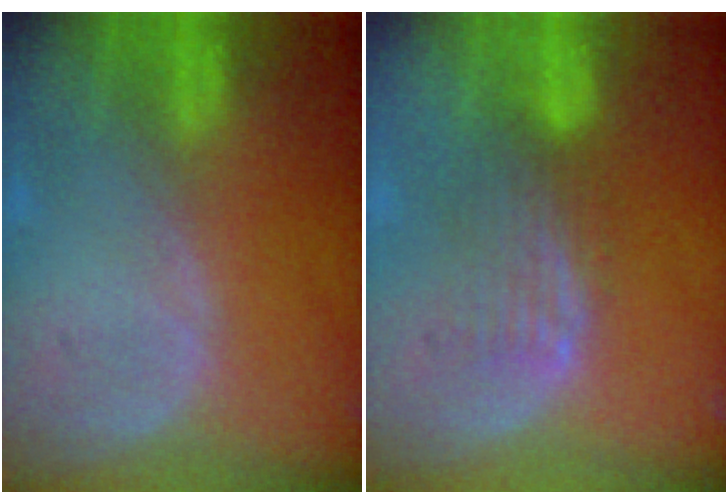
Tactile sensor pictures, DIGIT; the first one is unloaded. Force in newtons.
{"total": 4.6, "press": 4.0, "slide": 2.4}